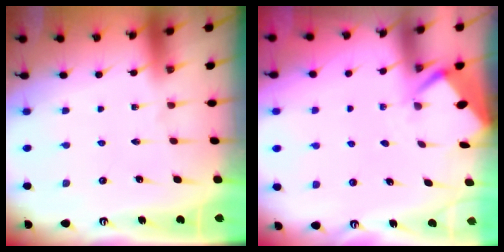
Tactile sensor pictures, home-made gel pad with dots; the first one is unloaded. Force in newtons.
{"total": 2.8, "press": 2.8, "slide": 0.2}